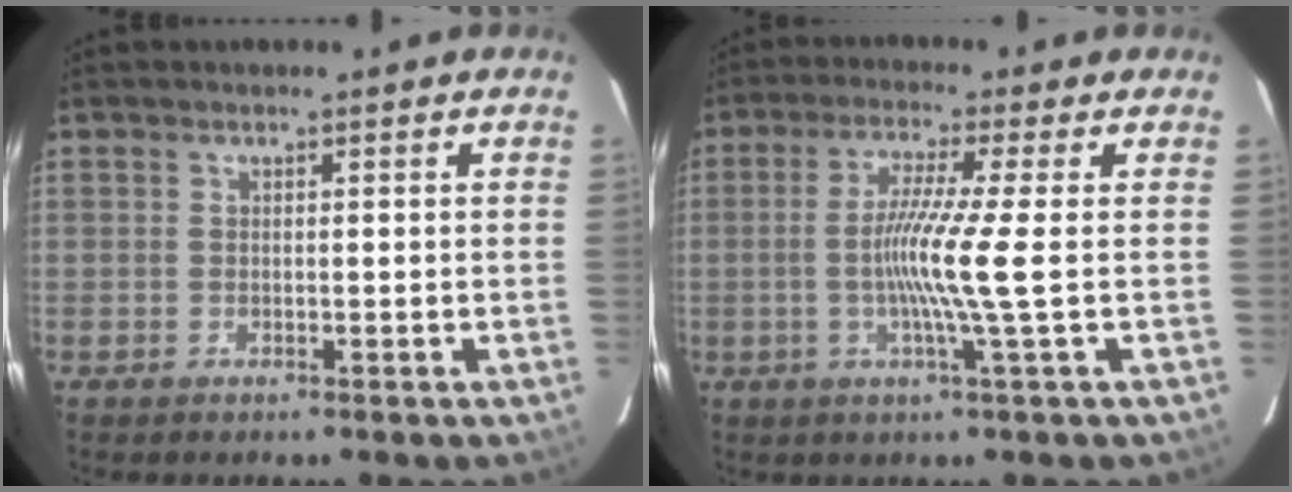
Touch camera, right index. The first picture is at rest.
{"total": 8.1, "force": [-0.7, -1.9, 7.8], "torque": [-0.153, -0.014, -0.016]}